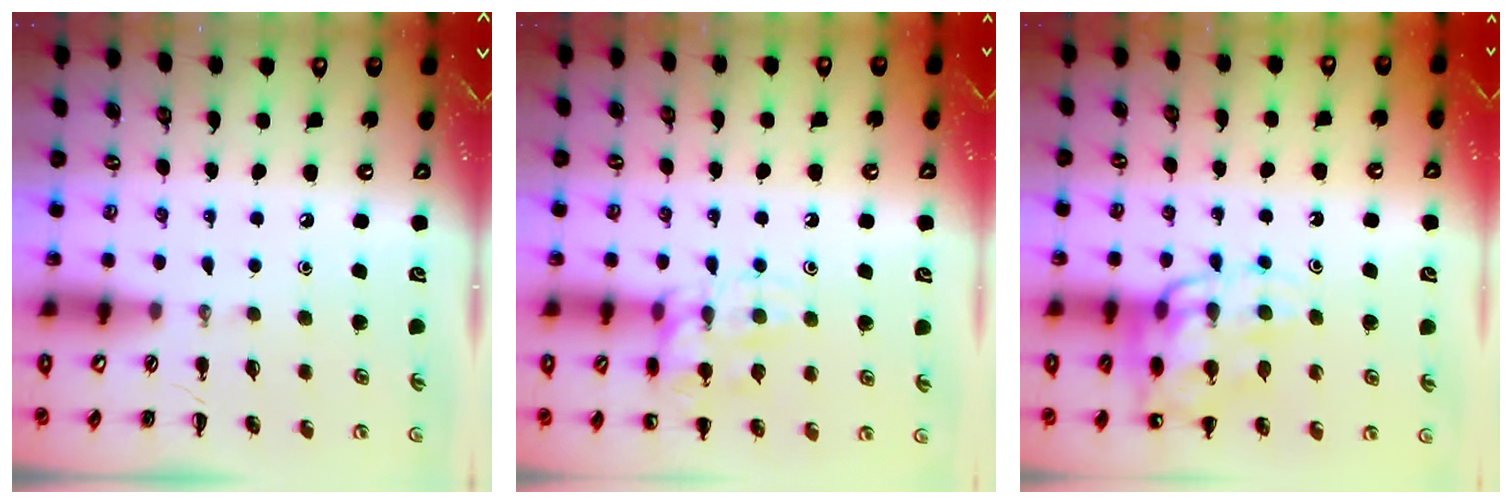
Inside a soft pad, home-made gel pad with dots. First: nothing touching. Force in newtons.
{"total": 13.7, "press": 13.7, "slide": 0.8}
{"total": 14.0, "press": 13.7, "slide": 2.7}